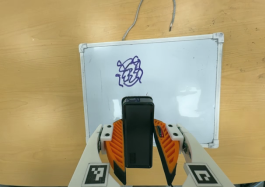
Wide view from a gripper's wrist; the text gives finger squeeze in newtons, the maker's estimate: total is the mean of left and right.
{"total": 5.1, "left": 4.0, "right": 6.2}